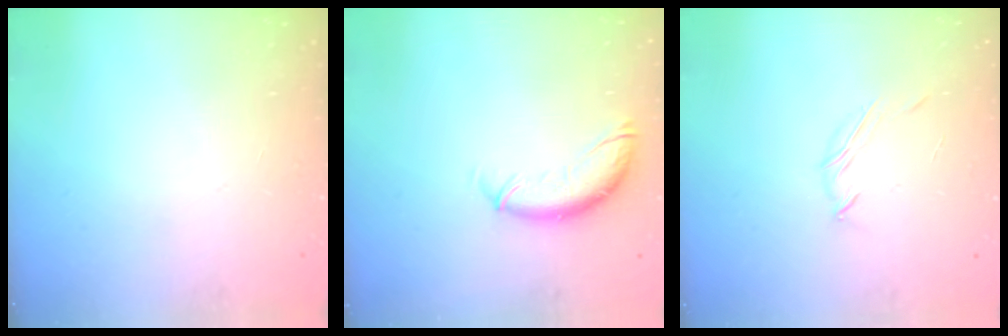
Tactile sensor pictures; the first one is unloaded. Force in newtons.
{"total": 10.8, "press": 10.6, "slide": 1.8}
{"total": 3.6, "press": 3.5, "slide": 0.8}